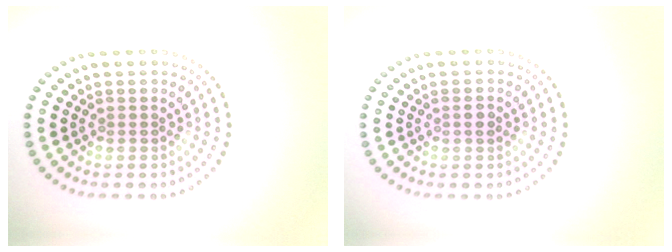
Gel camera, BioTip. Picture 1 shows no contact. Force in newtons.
{"total": 1.0, "press": 1.0, "slide": 0.3}